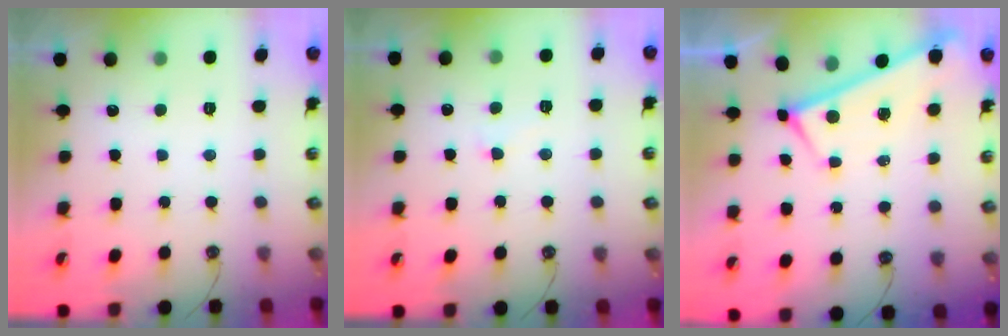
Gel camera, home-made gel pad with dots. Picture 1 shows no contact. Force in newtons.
{"total": 4.5, "press": 4.4, "slide": 1.0}
{"total": 0.0}